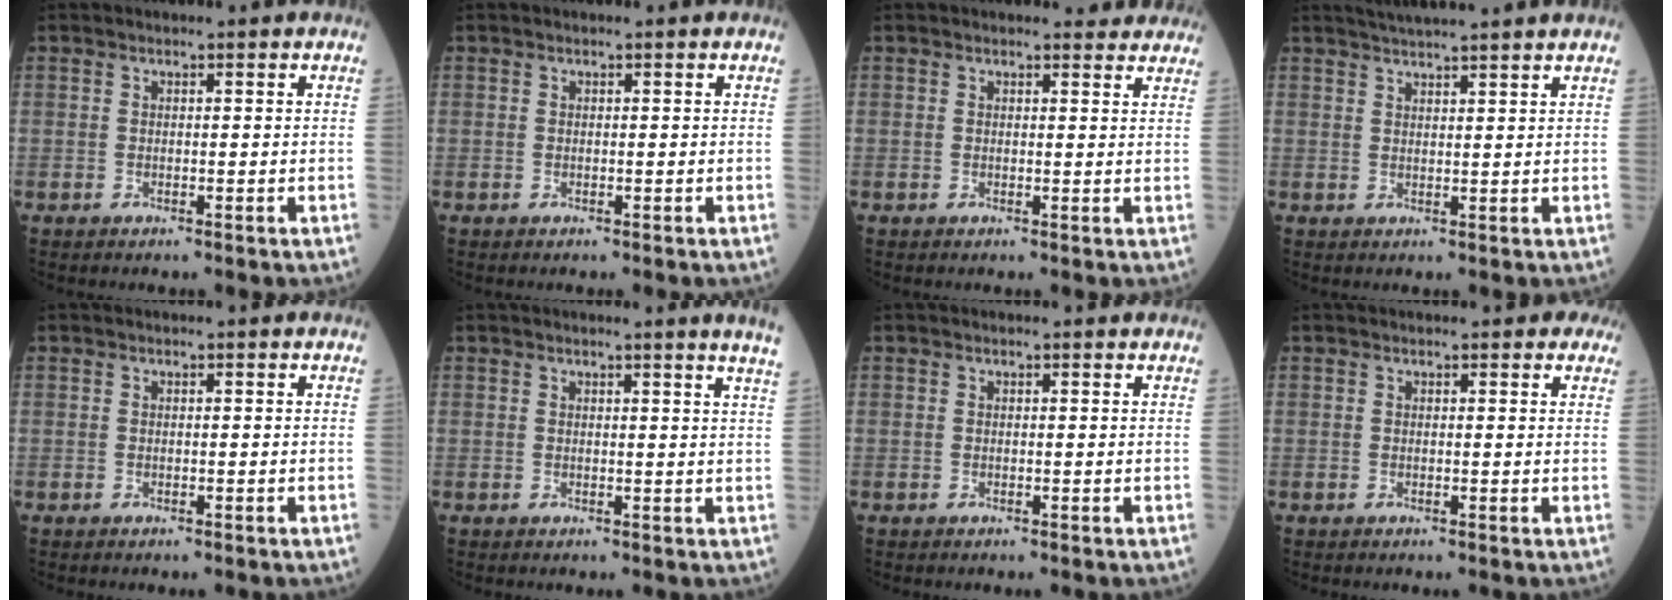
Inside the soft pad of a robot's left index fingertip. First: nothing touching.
{"total": 0.0}
{"total": 4.2, "force": [4.0, 1.0, 0.7], "torque": [0.000, 0.000, 0.030]}
{"total": 7.1, "force": [6.3, -0.9, 3.0], "torque": [-0.049, 0.025, 0.088]}
{"total": 0.0}
{"total": 4.4, "force": [3.8, -1.1, 2.0], "torque": [-0.022, -0.017, 0.022]}
{"total": 0.7, "force": [0.7, 0.2, 0.1], "torque": [-0.006, 0.002, 0.003]}
{"total": 4.8, "force": [4.0, 1.6, 2.0], "torque": [-0.014, 0.009, 0.030]}